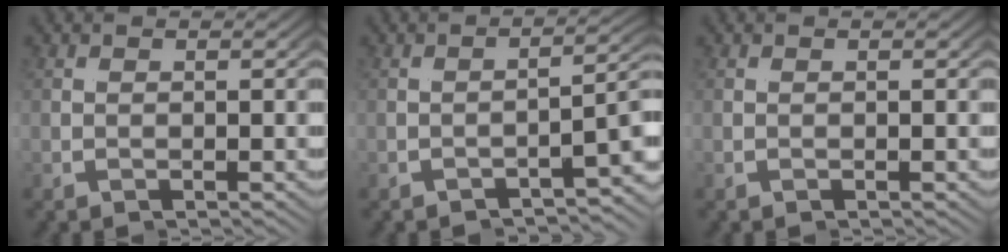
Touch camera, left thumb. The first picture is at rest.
{"total": 3.5, "force": [-2.0, -1.1, 2.6], "torque": [-0.047, 0.009, -0.024]}
{"total": 0.0}